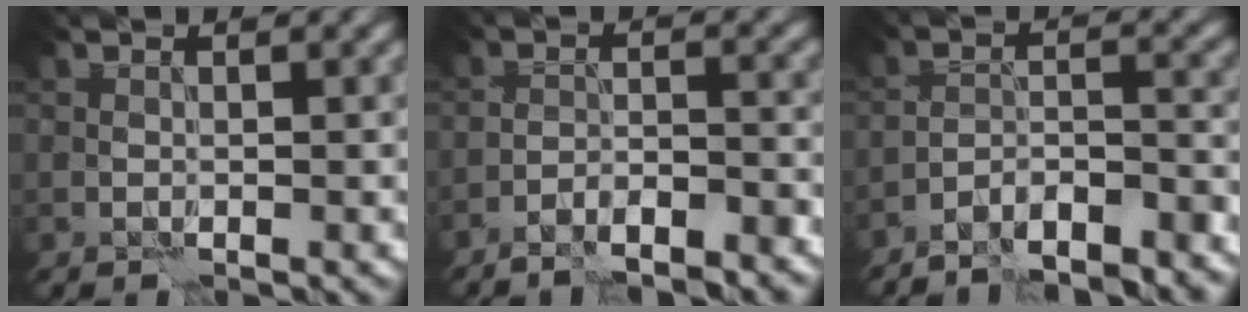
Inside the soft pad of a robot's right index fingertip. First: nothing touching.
{"total": 5.3, "force": [-4.8, 0.7, 2.1], "torque": [-0.038, 0.007, -0.071]}
{"total": 7.8, "force": [-7.0, 1.4, 3.1], "torque": [-0.043, 0.008, -0.115]}